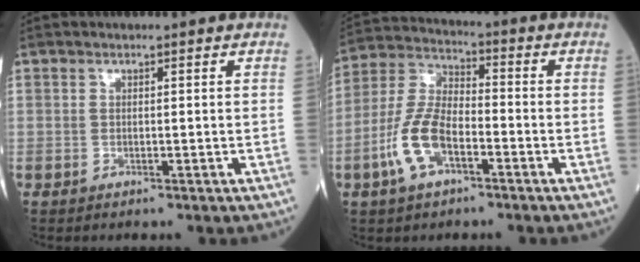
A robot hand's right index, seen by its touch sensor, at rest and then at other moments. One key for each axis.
{"total": 10.1, "fx": -4.1, "fy": 4.4, "fz": 8.1, "tx": -0.185, "ty": 0.010, "tz": -0.084}